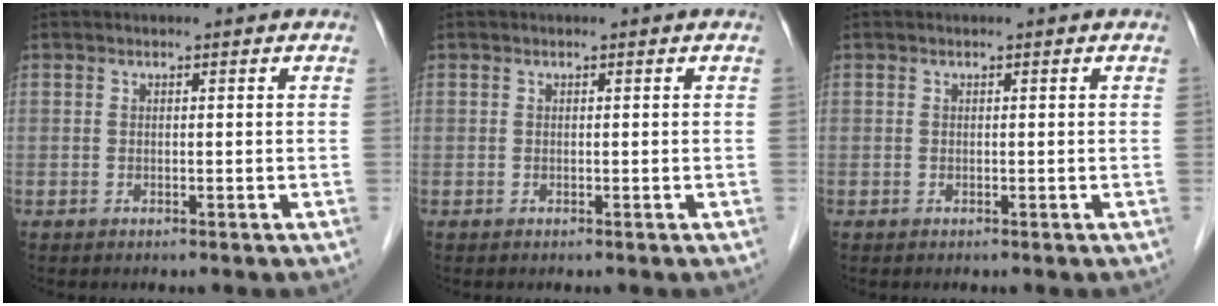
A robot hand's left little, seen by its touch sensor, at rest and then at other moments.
{"total": 0.0}
{"total": 0.0}